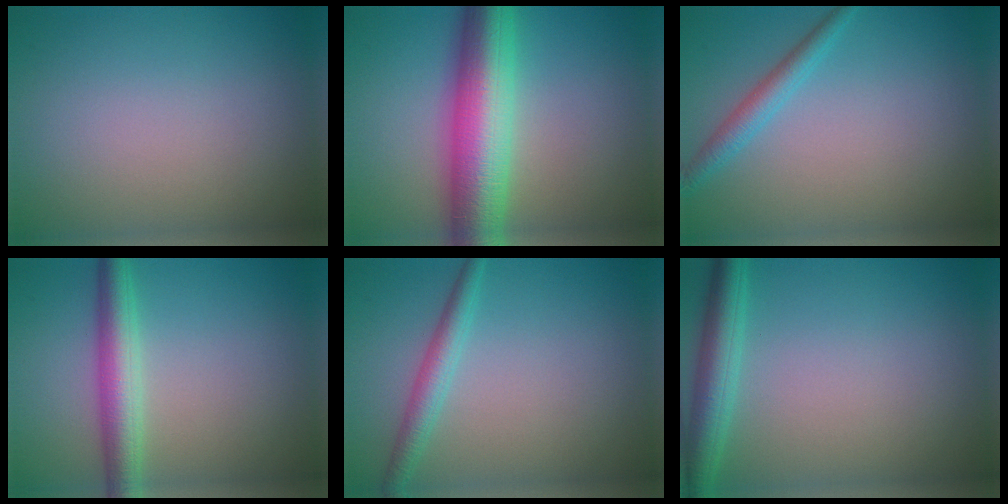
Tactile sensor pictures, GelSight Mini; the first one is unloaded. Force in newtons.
{"total": 9.9, "press": 9.9, "slide": 0.0}
{"total": 2.1, "press": 2.1, "slide": 0.1}
{"total": 4.2, "press": 4.2, "slide": 0.0}
{"total": 2.4, "press": 2.4, "slide": 0.1}
{"total": 3.9, "press": 3.9, "slide": 0.3}